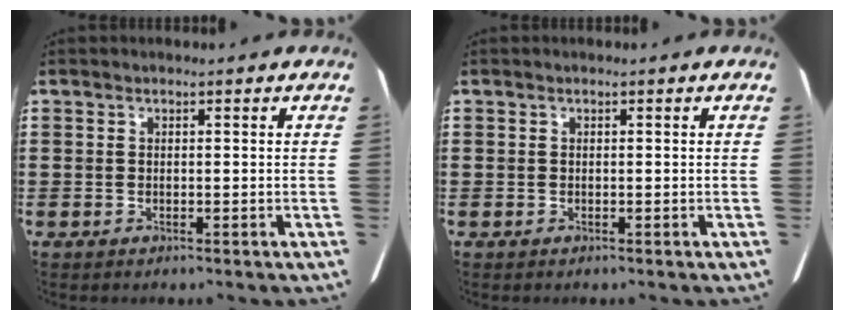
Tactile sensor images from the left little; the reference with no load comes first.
{"total": 0.0}